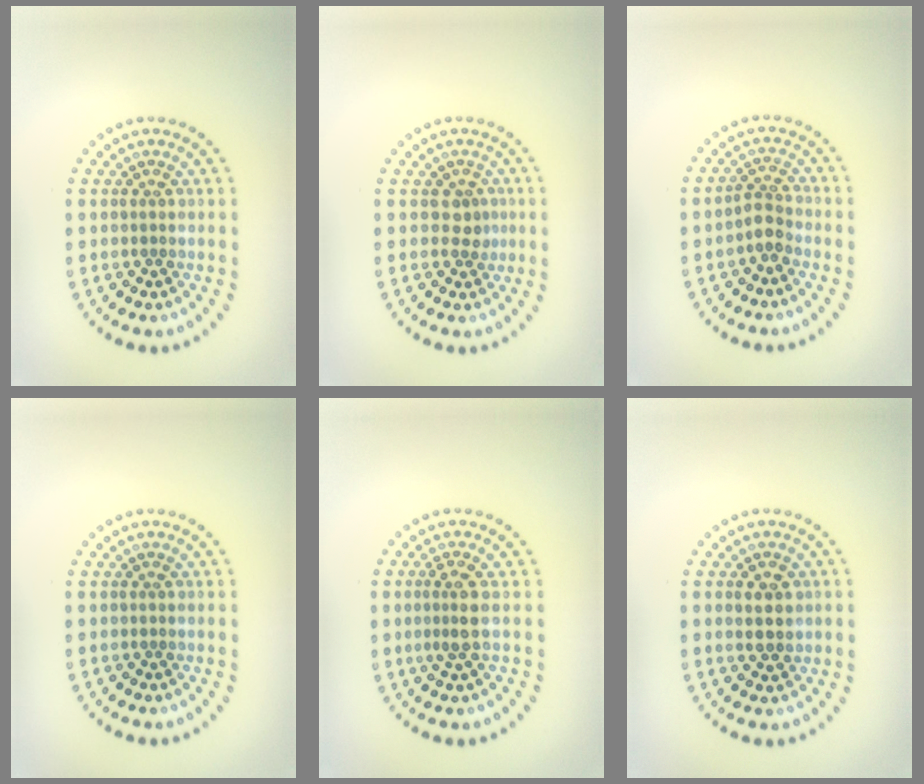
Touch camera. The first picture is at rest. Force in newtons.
{"total": 1.6, "press": 1.3, "slide": 0.9}
{"total": 2.0, "press": 1.6, "slide": 1.2}
{"total": 0.0}
{"total": 2.0, "press": 1.7, "slide": 1.2}
{"total": 2.5, "press": 2.4, "slide": 0.6}